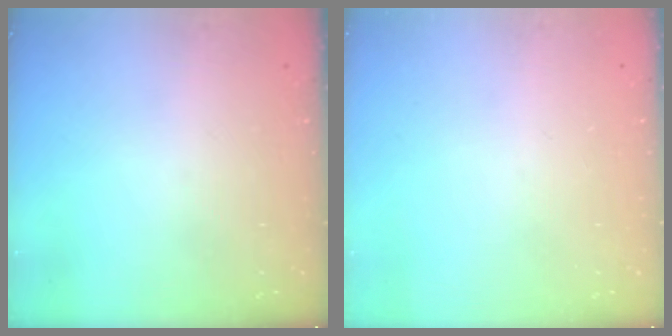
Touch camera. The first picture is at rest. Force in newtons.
{"total": 0.0}